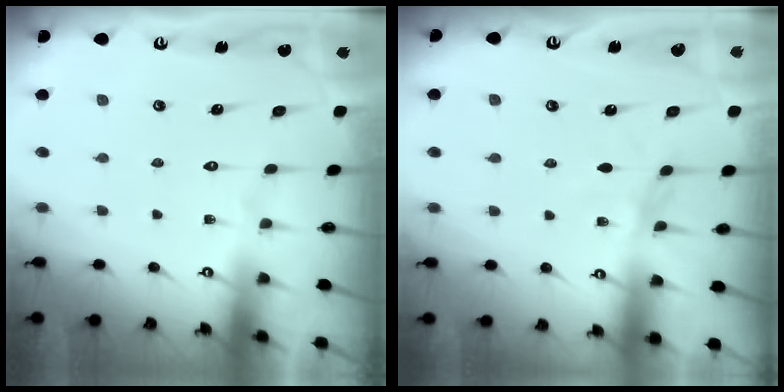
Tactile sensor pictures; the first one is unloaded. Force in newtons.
{"total": 2.7, "press": 2.7, "slide": 0.4}